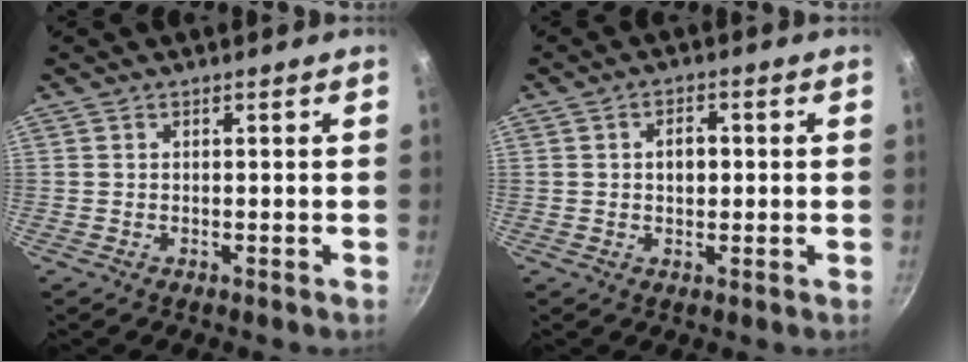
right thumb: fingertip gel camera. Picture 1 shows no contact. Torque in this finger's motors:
{"motor_torque": [-0.25, 0.15, 0.11, 0.20, 0.05]}